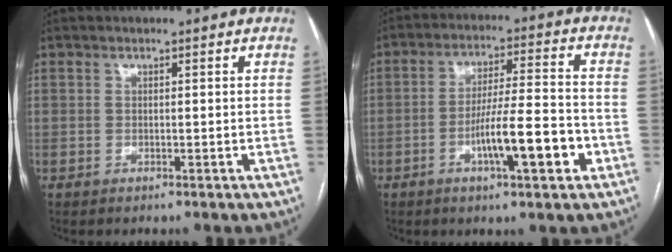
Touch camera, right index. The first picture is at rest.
{"total": 10.6, "force": [-3.9, 1.2, 9.8], "torque": [-0.162, 0.006, -0.062]}